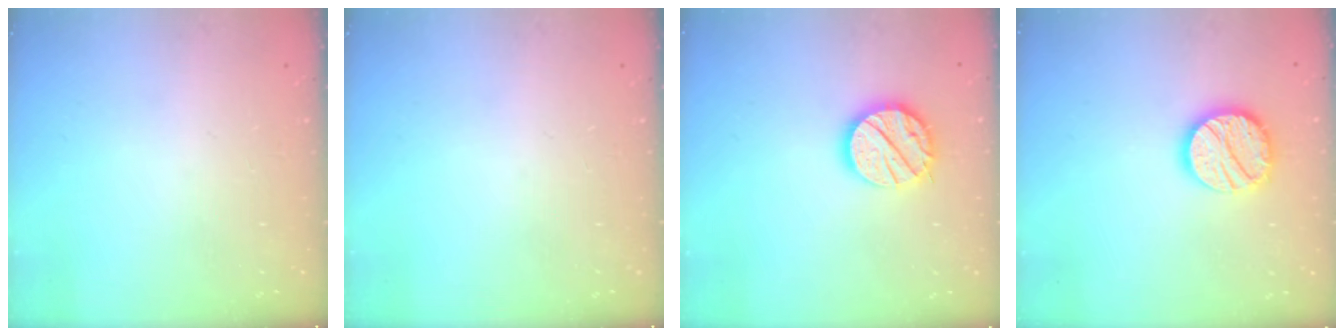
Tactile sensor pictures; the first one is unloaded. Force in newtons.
{"total": 0.0}
{"total": 15.1, "press": 15.0, "slide": 1.3}
{"total": 15.2, "press": 15.2, "slide": 1.2}